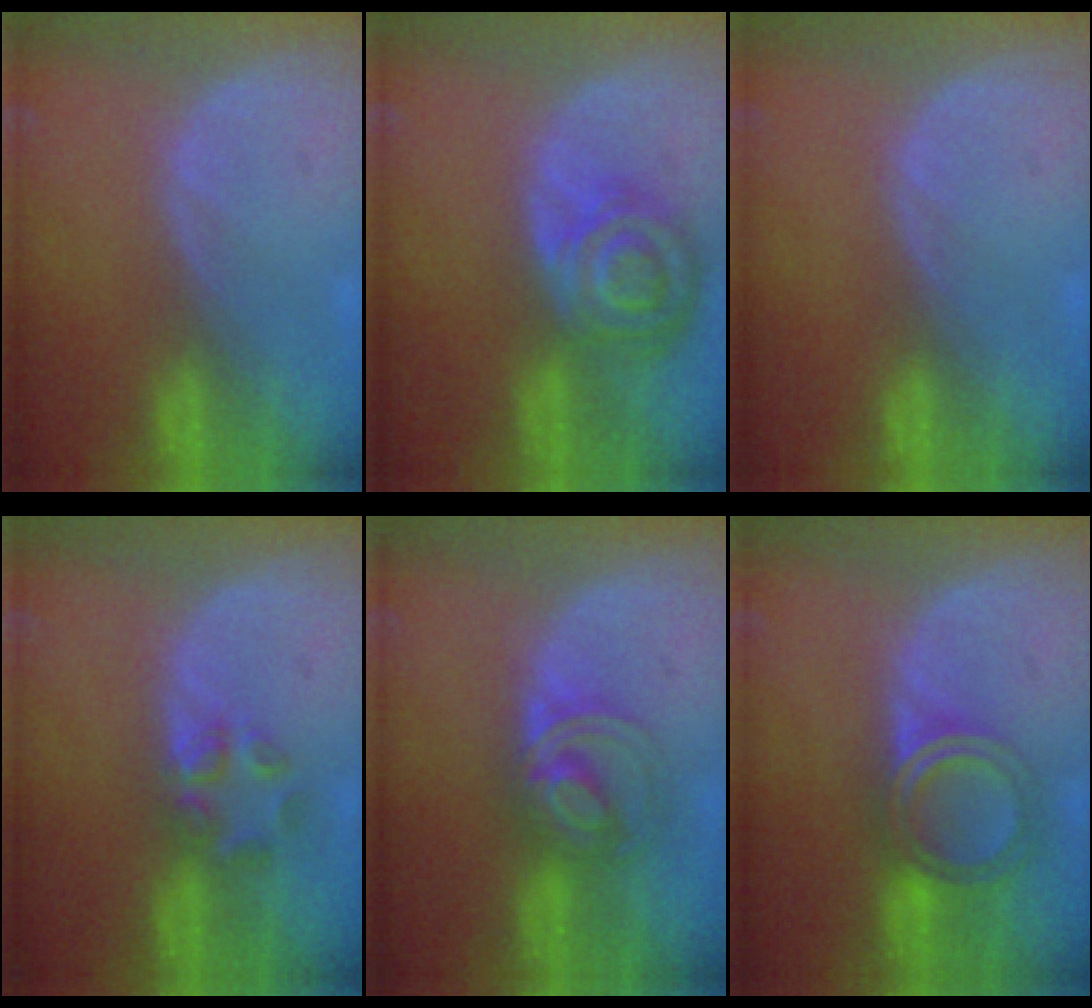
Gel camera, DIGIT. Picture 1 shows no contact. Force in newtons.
{"total": 8.3, "press": 7.3, "slide": 4.0}
{"total": 0.0}
{"total": 3.5, "press": 3.4, "slide": 0.8}
{"total": 5.6, "press": 5.5, "slide": 0.6}
{"total": 5.7, "press": 5.6, "slide": 1.1}